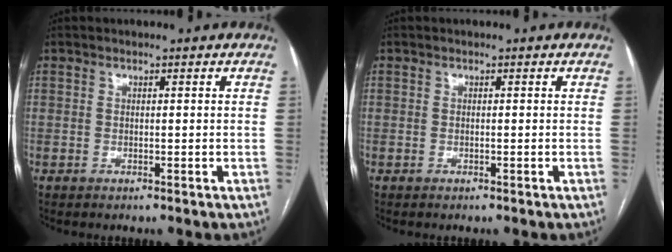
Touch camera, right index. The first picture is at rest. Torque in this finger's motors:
{"motor_torque": [0.29, 0.25, 0.11, 0.01]}